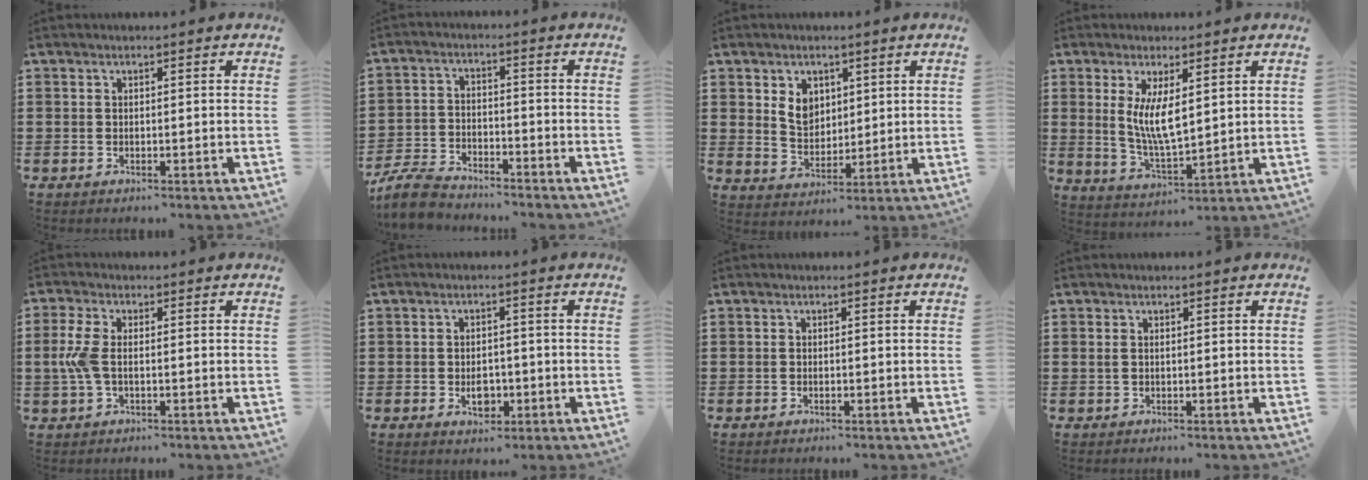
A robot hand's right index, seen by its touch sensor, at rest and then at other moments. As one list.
[{"total": 5.6, "force": [-5.3, 1.3, 1.4], "torque": [-0.047, 0.005, -0.108]}, {"total": 4.8, "force": [2.0, 3.8, 2.2], "torque": [-0.048, 0.010, 0.035]}, {"total": 6.7, "force": [1.7, 2.2, 6.1], "torque": [-0.120, 0.001, 0.032]}, {"total": 4.9, "force": [-0.3, 2.3, 4.3], "torque": [-0.115, -0.006, -0.016]}, {"total": 3.6, "force": [-1.0, 2.2, 2.6], "torque": [-0.036, -0.005, -0.020]}, {"total": 0.0}, {"total": 0.6, "force": [0.2, 0.3, 0.5], "torque": [-0.012, 0.002, 0.003]}]